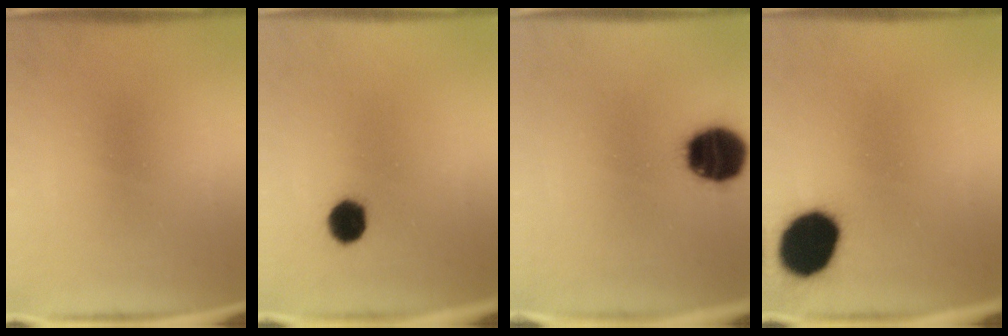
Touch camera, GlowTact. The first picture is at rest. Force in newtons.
{"total": 5.3}
{"total": 14.9}
{"total": 16.5}